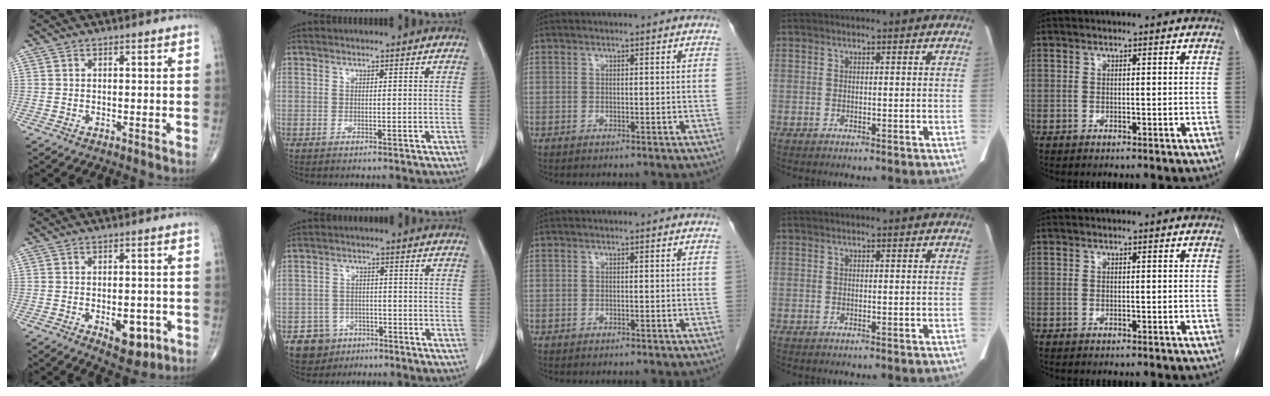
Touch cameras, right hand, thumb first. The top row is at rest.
{"thumb": {"total": 7.5, "force": [-2.7, 4.0, 5.7], "torque": [-0.057, 0.006, -0.025]}, "index": {"total": 5.7, "force": [-3.2, 4.6, 0.4], "torque": [-0.005, 0.011, -0.048]}}